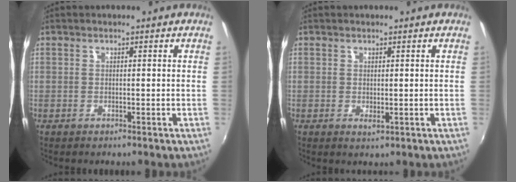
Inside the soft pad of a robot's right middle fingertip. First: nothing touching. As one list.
[{"total": 1.0, "force": [0.1, 0.5, 0.8], "torque": [-0.013, -0.003, 0.001]}]